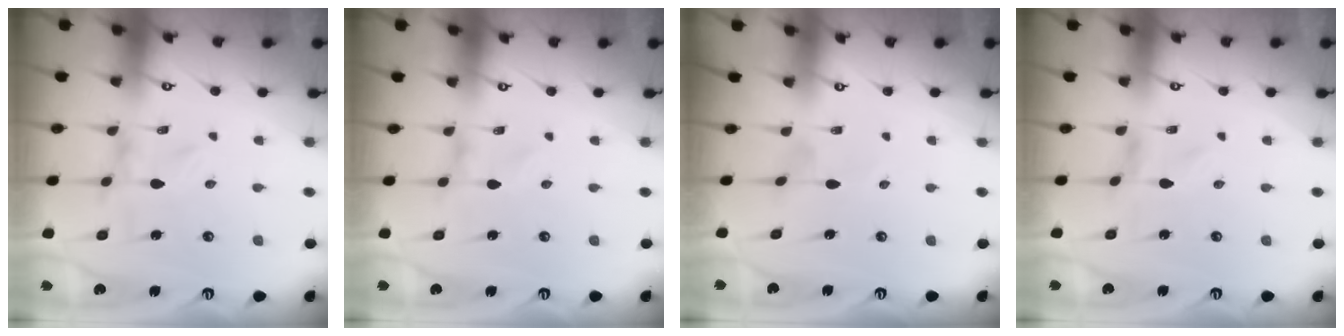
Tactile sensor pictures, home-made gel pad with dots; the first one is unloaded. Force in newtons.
{"total": 0.0}
{"total": 1.9, "press": 1.9, "slide": 0.4}
{"total": 0.6, "press": 0.6, "slide": 0.2}